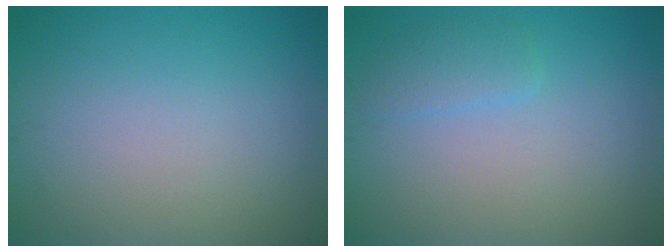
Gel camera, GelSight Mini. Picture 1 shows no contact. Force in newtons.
{"total": 1.6, "press": 1.6, "slide": 0.0}